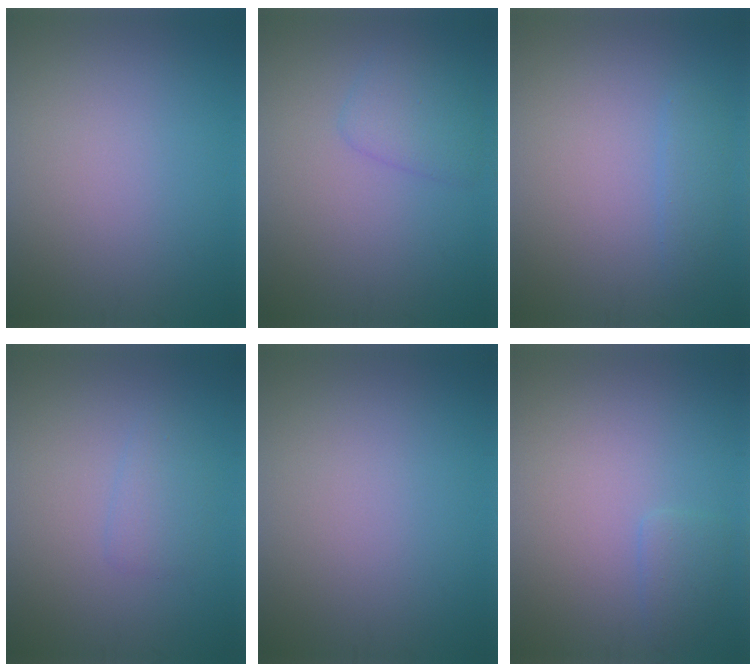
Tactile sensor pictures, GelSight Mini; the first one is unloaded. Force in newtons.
{"total": 2.6, "press": 2.6, "slide": 0.0}
{"total": 1.4, "press": 1.4, "slide": 0.1}
{"total": 1.6, "press": 1.6, "slide": 0.1}
{"total": 0.0}
{"total": 1.4, "press": 1.4, "slide": 0.1}